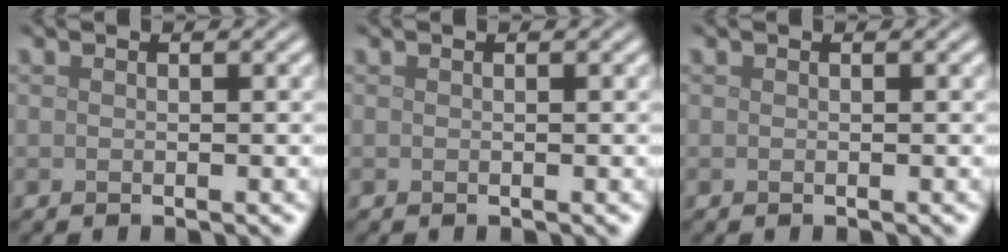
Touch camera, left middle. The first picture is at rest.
{"total": 0.0}
{"total": 0.0}